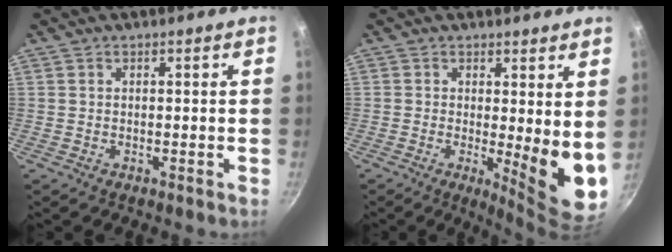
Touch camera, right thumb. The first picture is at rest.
{"total": 9.3, "force": [0.5, 2.7, 8.9], "torque": [-0.113, -0.034, 0.008]}